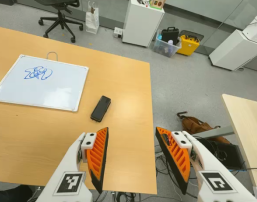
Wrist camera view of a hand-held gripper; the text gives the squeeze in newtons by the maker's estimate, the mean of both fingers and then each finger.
{"total": 0.0}